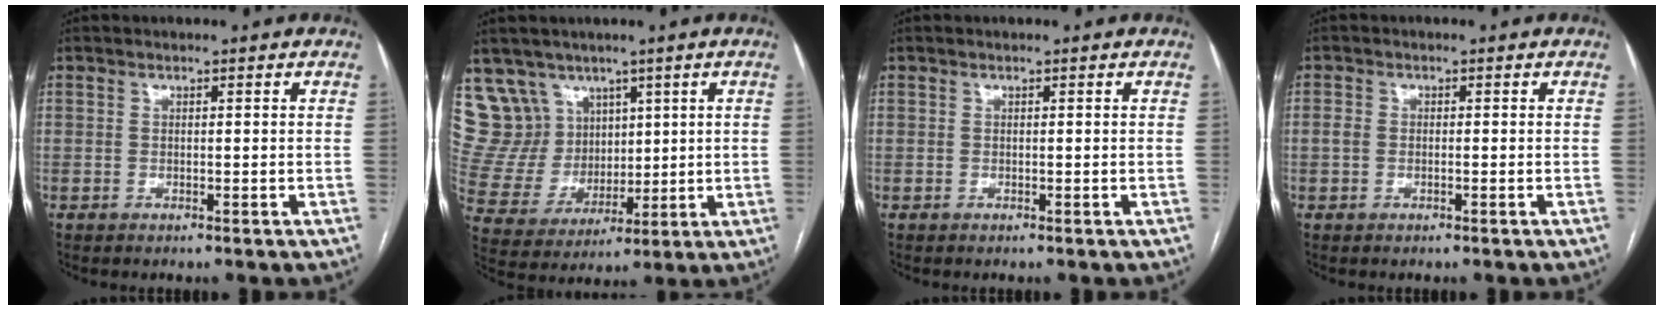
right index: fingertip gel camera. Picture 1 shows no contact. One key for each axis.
{"total": 12.3, "fx": 8.1, "fy": 9.1, "fz": 1.5, "tx": -0.052, "ty": 0.047, "tz": 0.177}
{"total": 0.0}
{"total": 1.4, "fx": -0.1, "fy": 1.2, "fz": 0.7, "tx": -0.024, "ty": 0.007, "tz": -0.002}